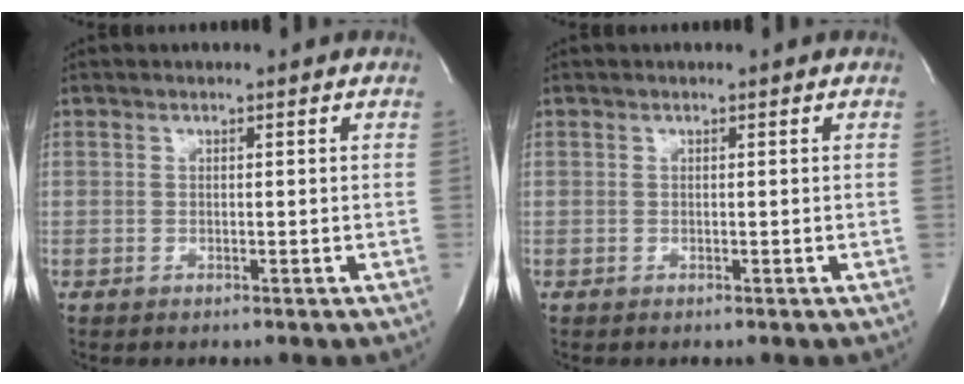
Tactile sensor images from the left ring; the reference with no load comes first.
{"total": 0.0}